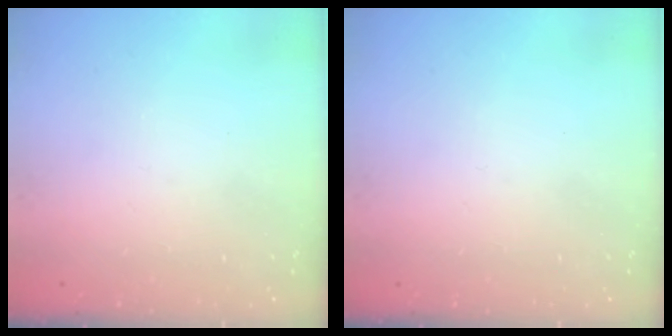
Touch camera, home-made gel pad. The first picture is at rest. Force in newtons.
{"total": 0.0}